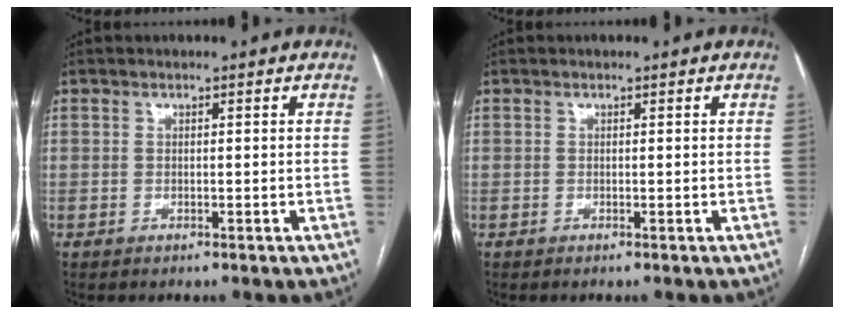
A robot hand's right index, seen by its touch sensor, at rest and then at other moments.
{"total": 0.0}